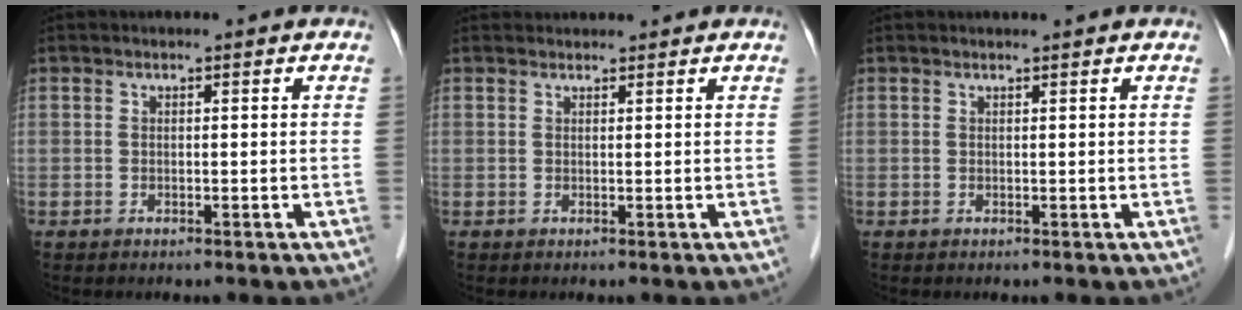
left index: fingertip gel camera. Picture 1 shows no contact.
{"total": 2.6, "force": [2.6, 0.6, 0.2], "torque": [-0.005, 0.027, 0.040]}
{"total": 0.8, "force": [0.8, -0.1, 0.2], "torque": [-0.006, 0.002, 0.015]}